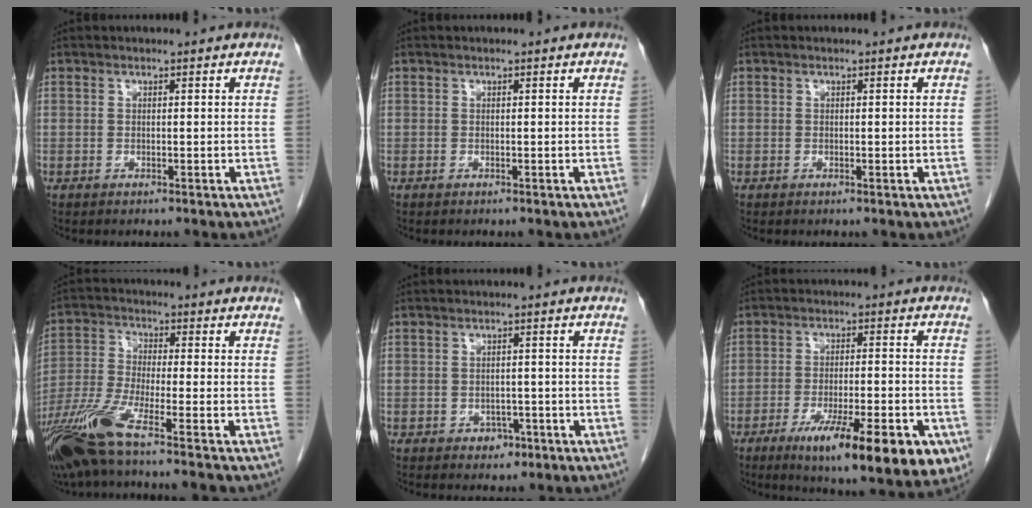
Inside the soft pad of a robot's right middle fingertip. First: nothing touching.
{"total": 0.0}
{"total": 0.0}
{"total": 11.0, "force": [-7.6, -0.6, 7.9], "torque": [-0.167, -0.035, -0.149]}
{"total": 2.2, "force": [-1.2, 1.6, 0.9], "torque": [-0.008, 0.005, -0.010]}
{"total": 17.1, "force": [-8.6, 3.0, 14.4], "torque": [-0.155, -0.023, -0.124]}